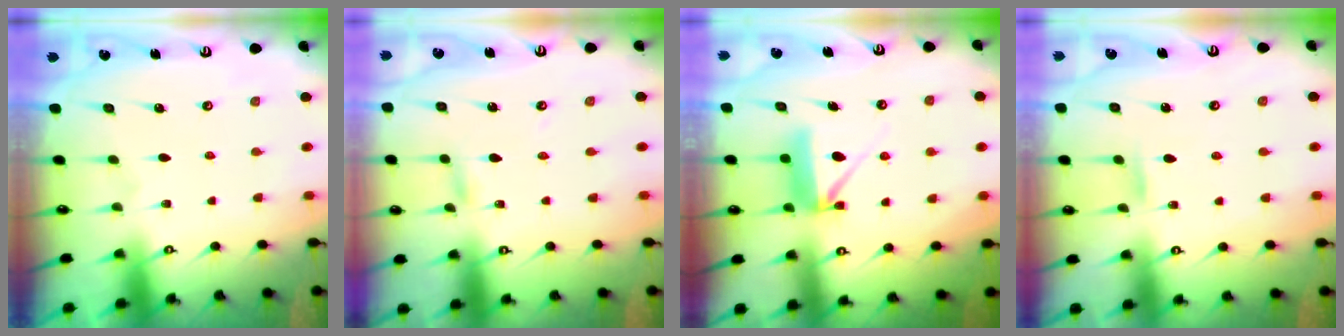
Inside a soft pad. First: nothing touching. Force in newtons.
{"total": 2.4, "press": 2.4, "slide": 0.2}
{"total": 8.3, "press": 8.3, "slide": 0.5}
{"total": 5.0, "press": 4.9, "slide": 0.6}